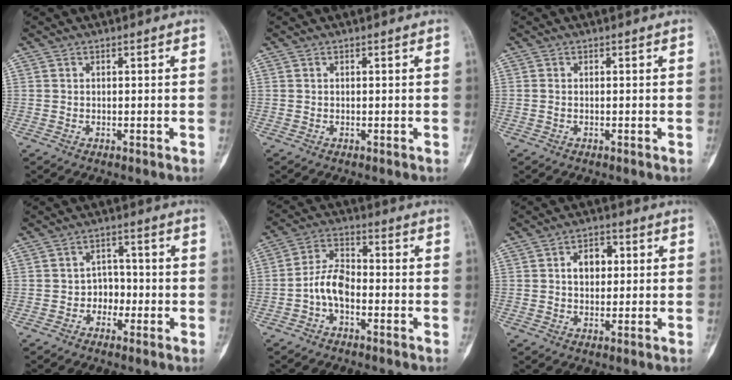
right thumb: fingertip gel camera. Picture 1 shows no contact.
{"total": 0.0}
{"total": 0.5, "force": [0.0, 0.3, 0.4], "torque": [-0.013, 0.000, 0.002]}
{"total": 3.9, "force": [-1.3, 3.3, 1.7], "torque": [0.007, 0.016, -0.030]}
{"total": 6.7, "force": [-2.2, 3.8, 5.0], "torque": [-0.090, 0.031, -0.052]}
{"total": 5.6, "force": [1.0, 4.0, 3.9], "torque": [-0.042, 0.010, 0.010]}